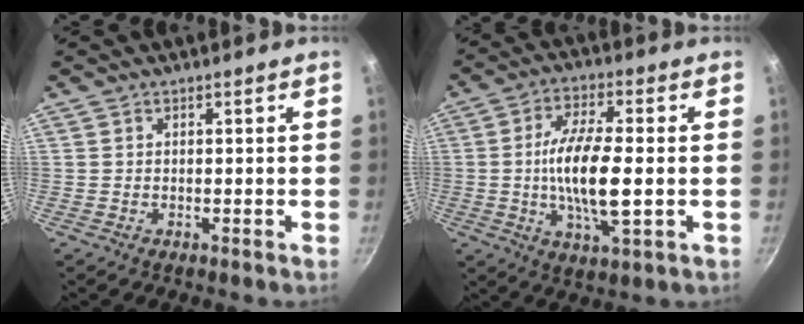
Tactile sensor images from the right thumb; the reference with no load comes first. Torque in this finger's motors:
{"motor_torque": [2.20, 2.51, 2.23, -0.54, 0.76]}